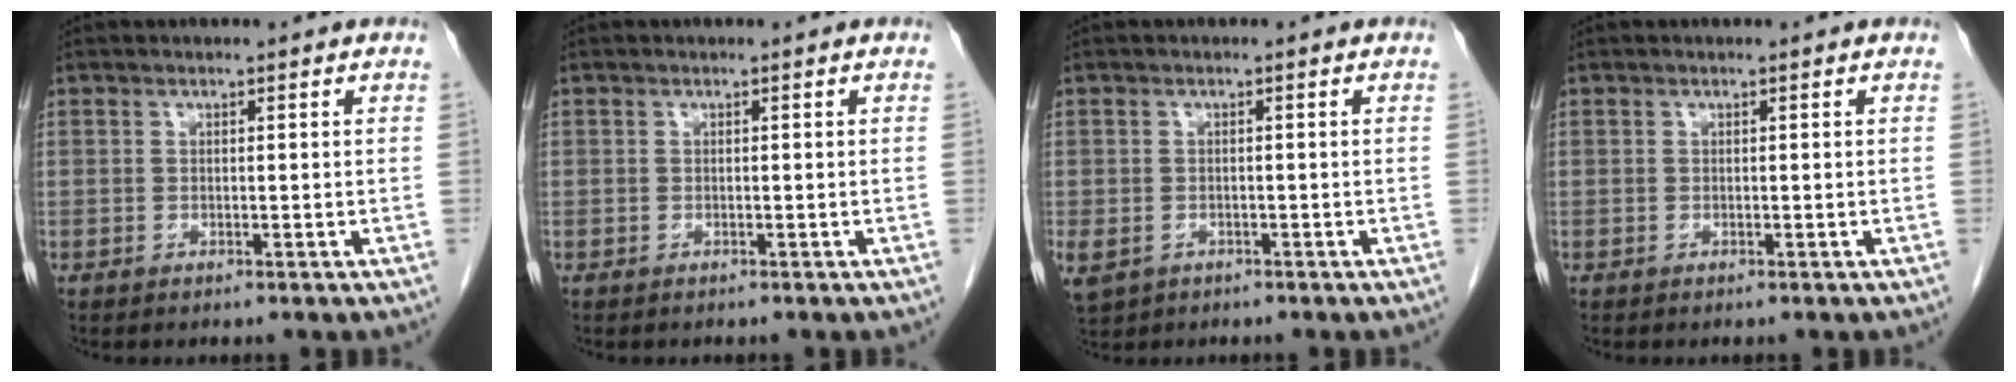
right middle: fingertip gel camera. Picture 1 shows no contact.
{"total": 0.0}
{"total": 6.3, "force": [-2.9, 5.0, 2.6], "torque": [-0.072, -0.007, -0.039]}
{"total": 0.0}